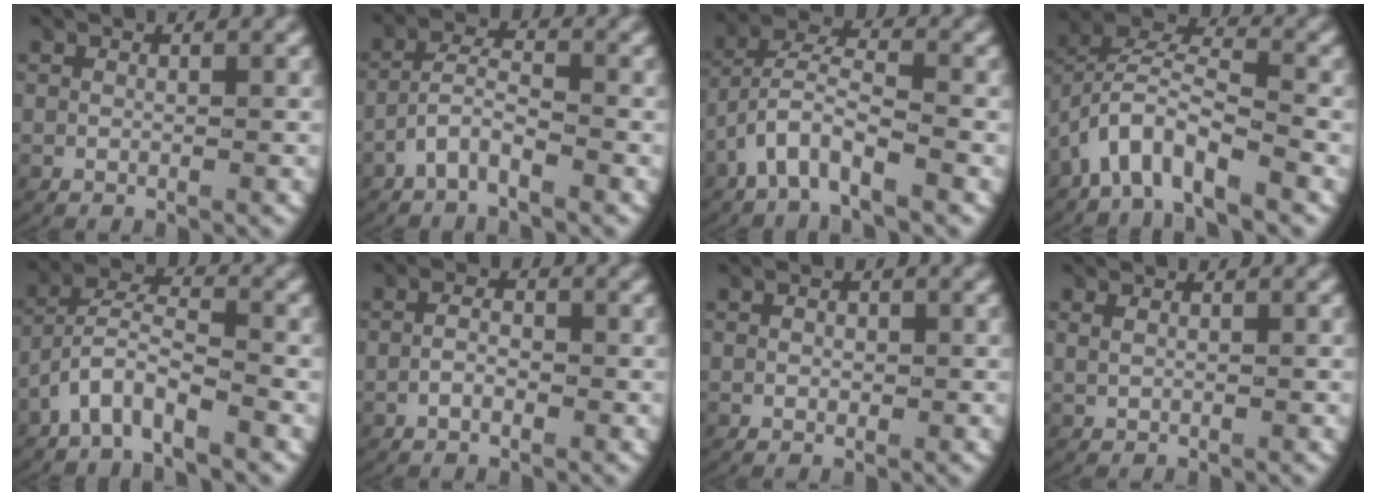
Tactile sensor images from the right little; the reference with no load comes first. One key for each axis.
{"total": 3.3, "fx": -2.2, "fy": 1.4, "fz": 2.0, "tx": -0.049, "ty": -0.004, "tz": -0.043}
{"total": 3.5, "fx": -1.7, "fy": 2.0, "fz": 2.4, "tx": -0.055, "ty": -0.004, "tz": -0.035}
{"total": 4.8, "fx": -1.1, "fy": 3.4, "fz": 3.2, "tx": -0.074, "ty": -0.001, "tz": -0.031}
{"total": 4.0, "fx": -2.1, "fy": 2.4, "fz": 2.3, "tx": -0.054, "ty": -0.008, "tz": -0.045}
{"total": 1.6, "fx": -0.8, "fy": 0.8, "fz": 1.2, "tx": -0.022, "ty": -0.005, "tz": -0.013}
{"total": 0.8, "fx": -0.1, "fy": 0.6, "fz": 0.5, "tx": -0.013, "ty": -0.007, "tz": 0.001}
{"total": 0.6, "fx": 0.3, "fy": 0.2, "fz": 0.5, "tx": -0.015, "ty": 0.000, "tz": 0.011}